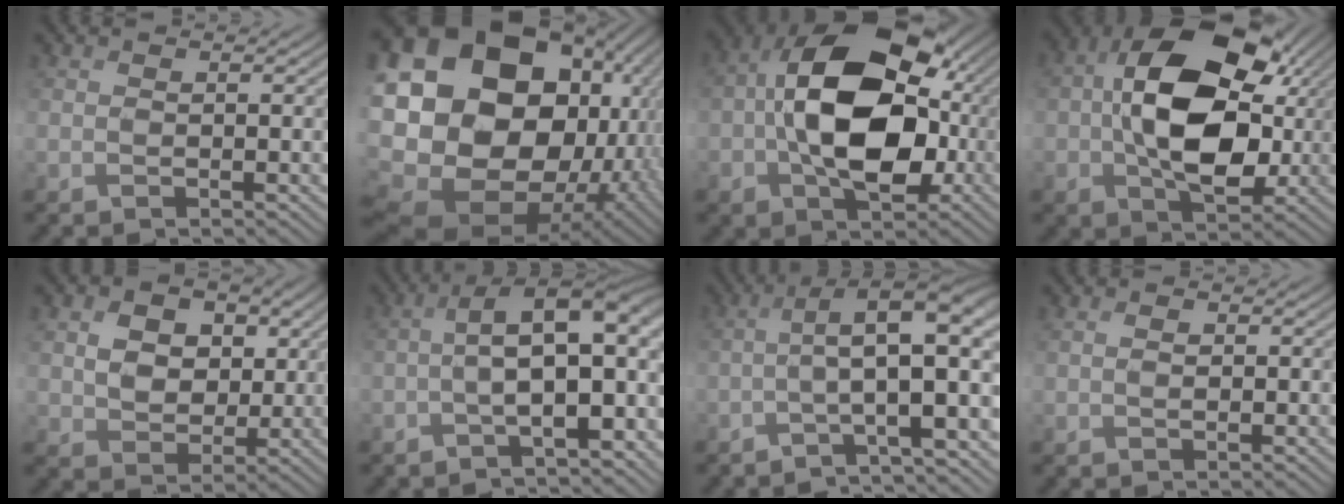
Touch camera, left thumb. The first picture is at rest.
{"total": 23.1, "force": [0.3, 17.5, 15.0], "torque": [-0.344, -0.017, 0.031]}
{"total": 15.4, "force": [-0.8, 9.7, 12.0], "torque": [-0.206, 0.012, -0.027]}
{"total": 16.2, "force": [0.7, 10.5, 12.4], "torque": [-0.216, 0.002, 0.013]}
{"total": 7.1, "force": [2.1, 5.4, 4.0], "torque": [-0.099, 0.004, 0.030]}
{"total": 10.9, "force": [-1.4, 4.8, 9.7], "torque": [-0.153, 0.010, -0.024]}
{"total": 10.7, "force": [-2.1, 3.0, 10.0], "torque": [-0.154, 0.017, -0.037]}
{"total": 1.7, "force": [0.3, 1.0, 1.3], "torque": [-0.014, -0.001, 0.001]}